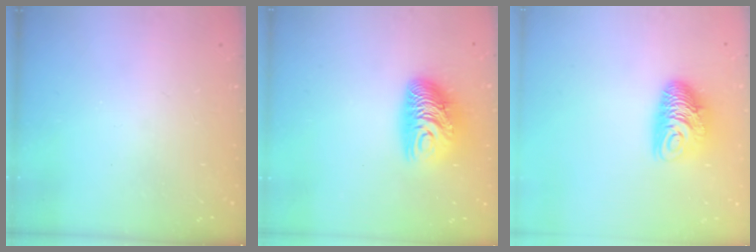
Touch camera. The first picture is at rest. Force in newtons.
{"total": 11.1, "press": 11.1, "slide": 0.8}
{"total": 9.8, "press": 9.8, "slide": 0.5}